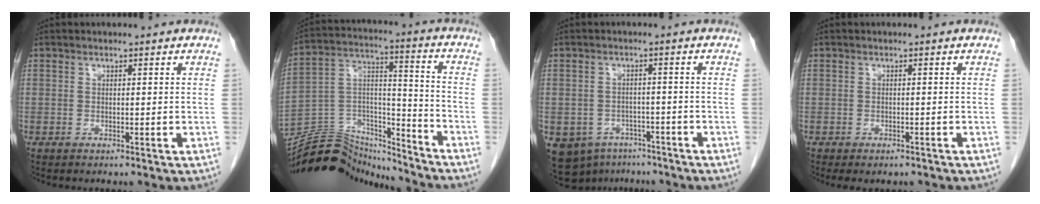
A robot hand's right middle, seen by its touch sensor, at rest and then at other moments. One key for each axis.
{"total": 17.8, "fx": -17.4, "fy": 3.1, "fz": 1.8, "tx": -0.035, "ty": 0.055, "tz": -0.290}
{"total": 10.0, "fx": -6.4, "fy": 7.2, "fz": 2.9, "tx": -0.066, "ty": 0.002, "tz": -0.083}
{"total": 2.8, "fx": -2.2, "fy": 1.2, "fz": 1.2, "tx": -0.012, "ty": -0.005, "tz": -0.026}